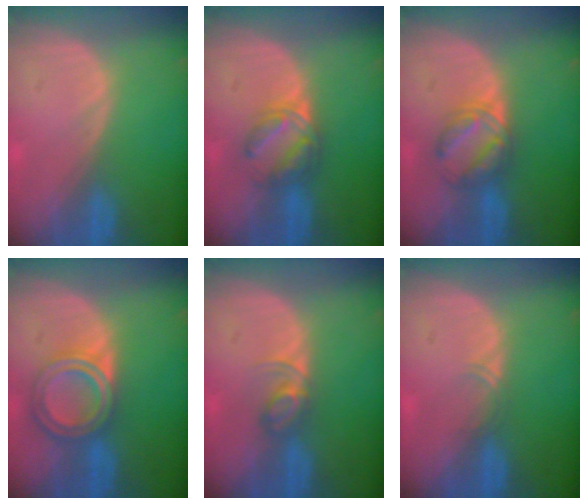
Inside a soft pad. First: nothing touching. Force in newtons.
{"total": 6.1, "press": 5.3, "slide": 3.0}
{"total": 5.8, "press": 5.5, "slide": 1.8}
{"total": 6.8, "press": 6.0, "slide": 3.2}
{"total": 3.3, "press": 3.2, "slide": 0.4}
{"total": 1.1, "press": 1.0, "slide": 0.6}